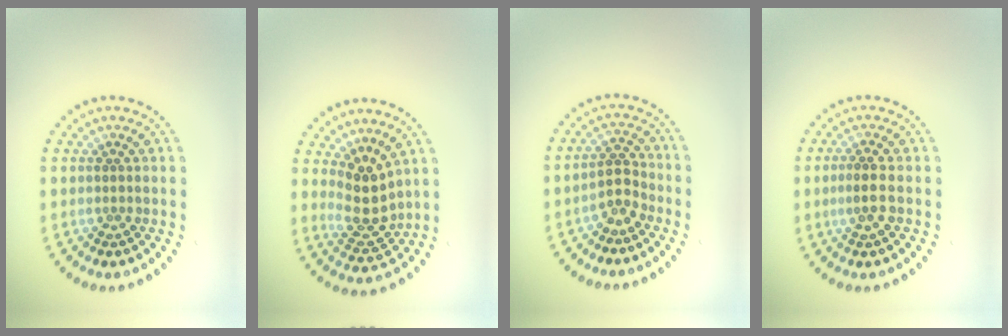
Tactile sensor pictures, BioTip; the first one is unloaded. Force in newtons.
{"total": 3.5, "press": 3.1, "slide": 1.7}
{"total": 2.1, "press": 1.8, "slide": 1.2}
{"total": 2.0, "press": 1.9, "slide": 0.7}